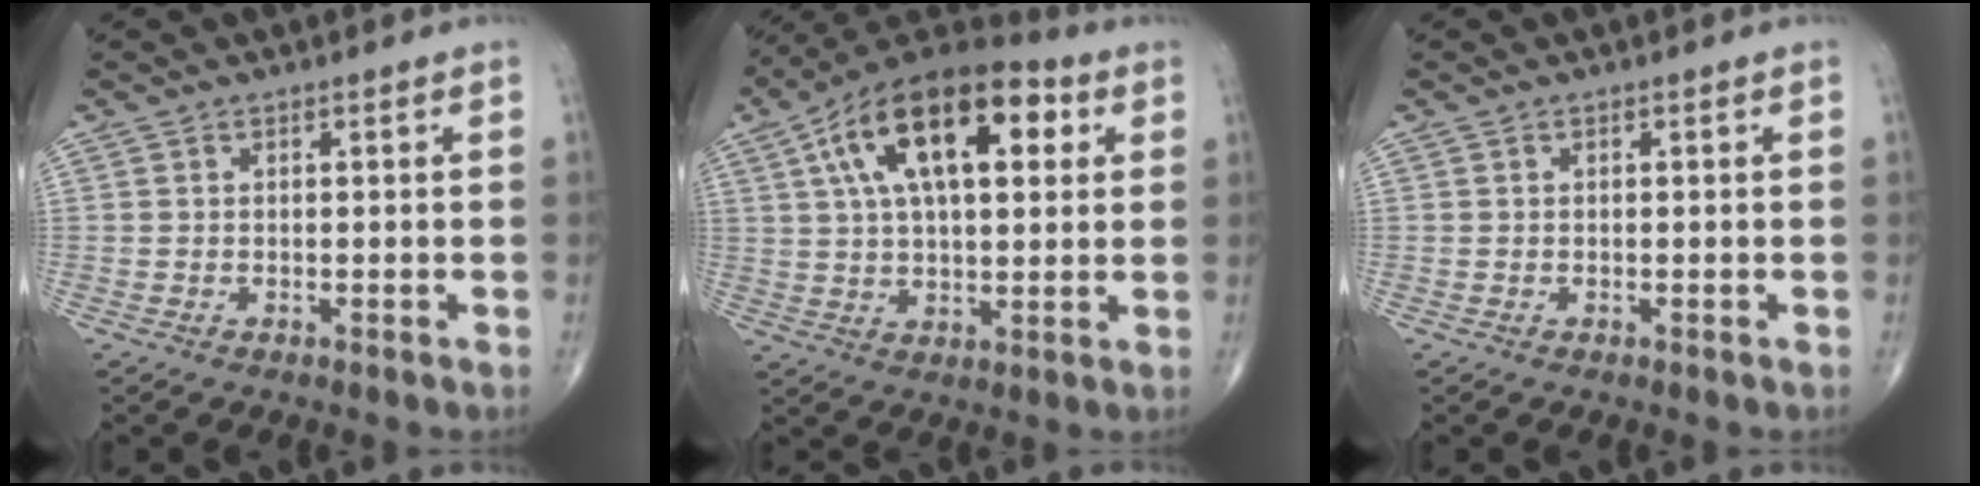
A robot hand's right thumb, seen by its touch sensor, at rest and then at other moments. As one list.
[{"total": 21.5, "force": [7.0, 10.4, 17.5], "torque": [-0.277, 0.016, 0.108]}, {"total": 0.0}]